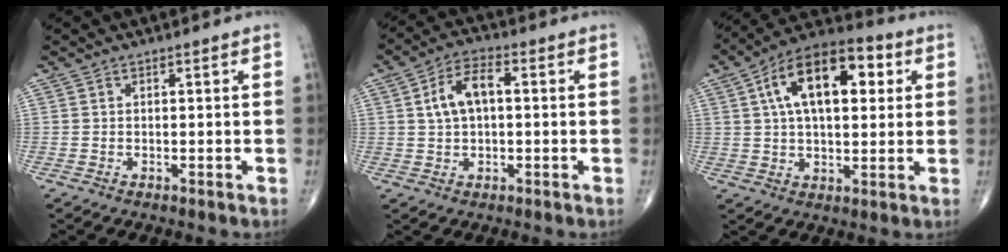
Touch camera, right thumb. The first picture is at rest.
{"total": 7.6, "force": [1.1, 4.1, 6.3], "torque": [-0.118, 0.020, 0.016]}
{"total": 17.7, "force": [5.0, 9.1, 14.3], "torque": [-0.210, 0.018, 0.072]}